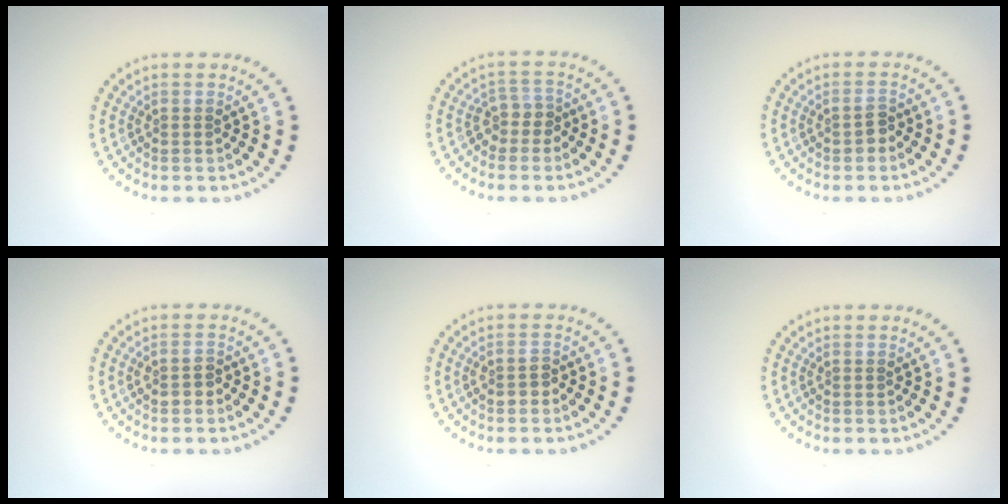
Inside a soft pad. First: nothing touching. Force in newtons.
{"total": 1.9, "press": 1.5, "slide": 1.1}
{"total": 1.3, "press": 1.3, "slide": 0.4}
{"total": 1.4, "press": 1.4, "slide": 0.4}
{"total": 1.3, "press": 1.3, "slide": 0.3}
{"total": 0.0}